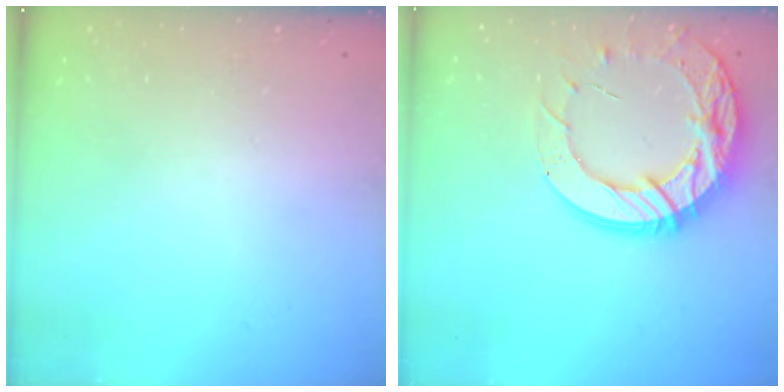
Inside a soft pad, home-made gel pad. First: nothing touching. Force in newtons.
{"total": 18.0, "press": 17.9, "slide": 1.6}